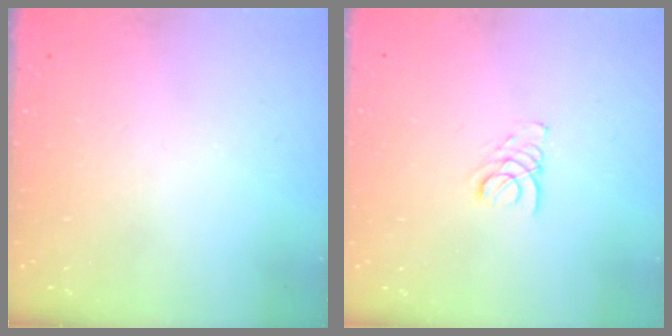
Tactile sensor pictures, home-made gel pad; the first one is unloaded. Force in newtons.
{"total": 1.9, "press": 1.9, "slide": 0.2}